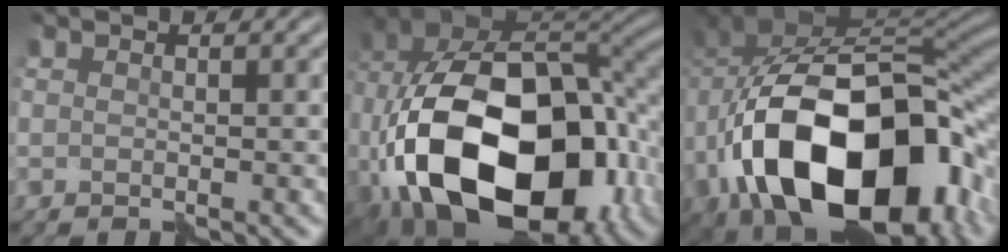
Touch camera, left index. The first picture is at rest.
{"total": 19.2, "force": [-6.0, 11.4, 14.3], "torque": [-0.279, -0.034, -0.092]}
{"total": 18.1, "force": [-6.0, 11.0, 13.1], "torque": [-0.213, -0.022, -0.090]}